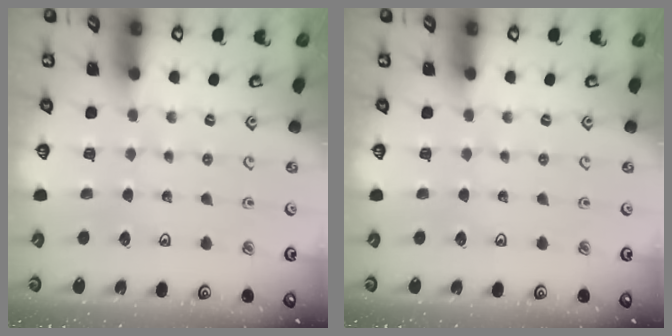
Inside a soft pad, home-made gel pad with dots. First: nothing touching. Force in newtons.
{"total": 0.0}